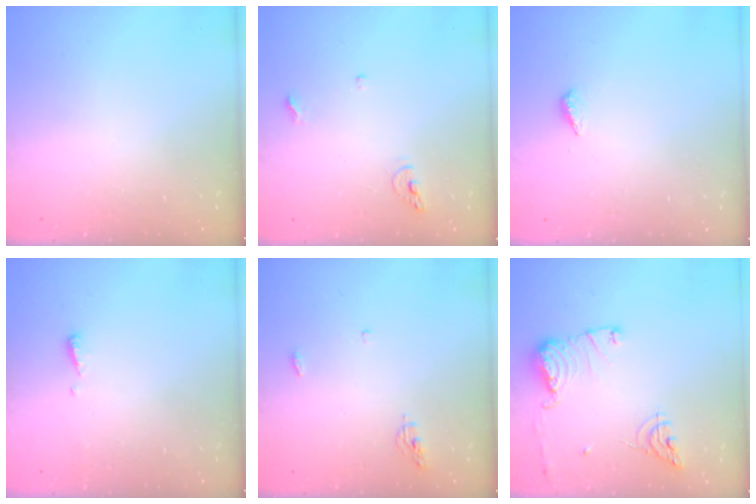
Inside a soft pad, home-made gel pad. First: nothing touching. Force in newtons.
{"total": 6.8, "press": 6.6, "slide": 1.2}
{"total": 4.8, "press": 4.8, "slide": 0.4}
{"total": 4.3, "press": 4.2, "slide": 0.4}
{"total": 7.8, "press": 4.6, "slide": 6.3}
{"total": 12.0, "press": 11.9, "slide": 1.6}